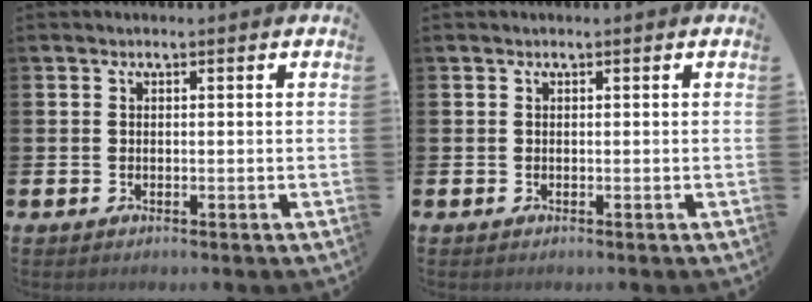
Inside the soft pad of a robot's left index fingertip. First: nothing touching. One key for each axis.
{"total": 0.0}